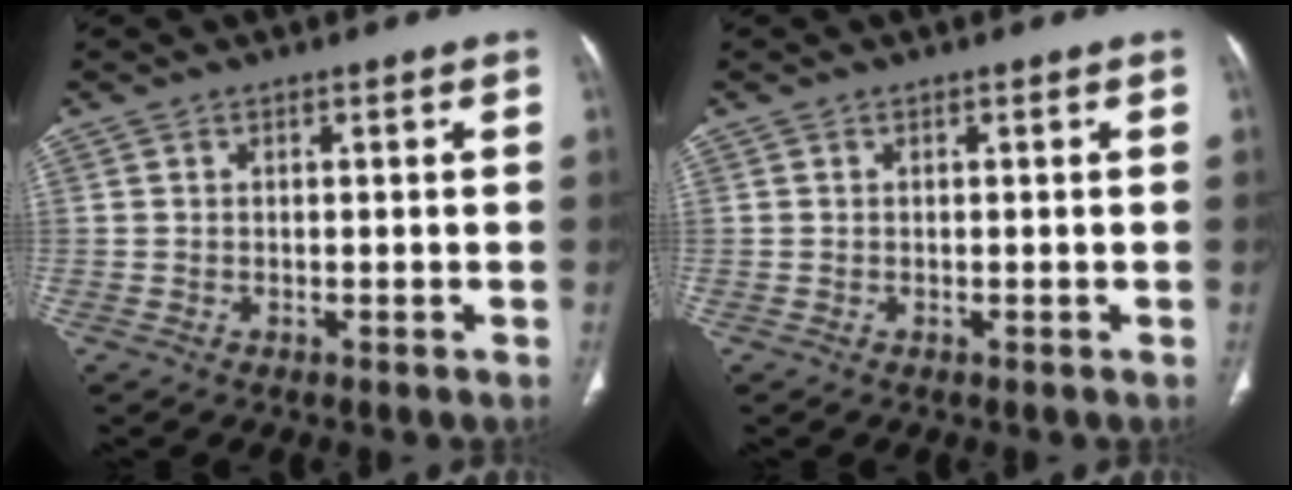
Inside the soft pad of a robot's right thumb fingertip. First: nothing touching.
{"total": 0.0}